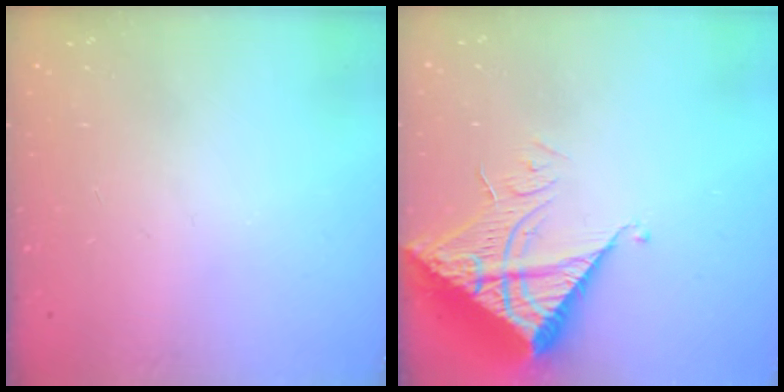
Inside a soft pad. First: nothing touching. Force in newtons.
{"total": 12.1, "press": 12.0, "slide": 1.3}